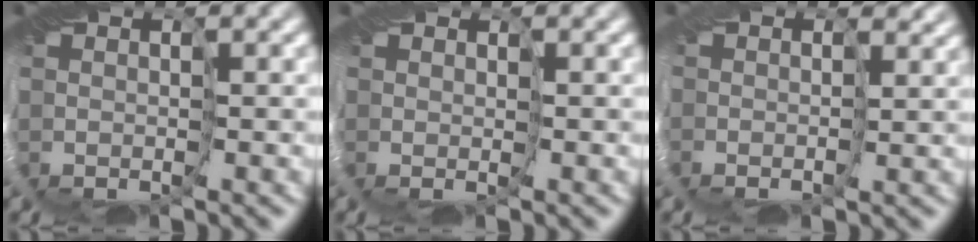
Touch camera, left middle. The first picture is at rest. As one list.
[{"total": 0.6, "force": [0.2, 0.6, 0.0], "torque": [0.001, 0.000, 0.001]}, {"total": 2.2, "force": [1.9, 1.0, 0.6], "torque": [-0.015, 0.005, 0.024]}]